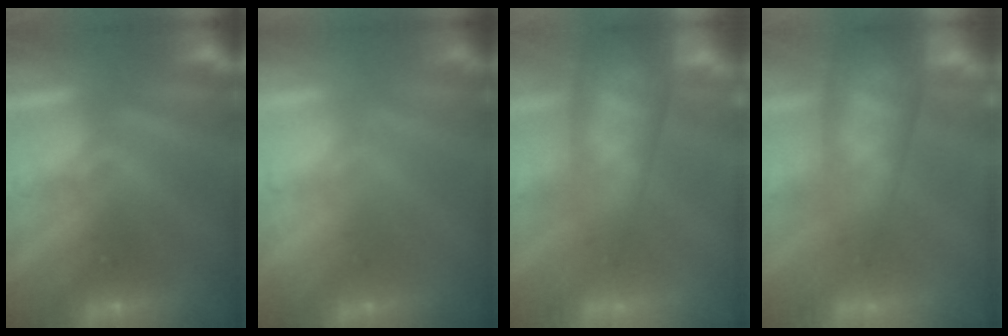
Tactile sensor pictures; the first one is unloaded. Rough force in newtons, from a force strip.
{"total": 2.2}
{"total": 7.9}
{"total": 7.9}